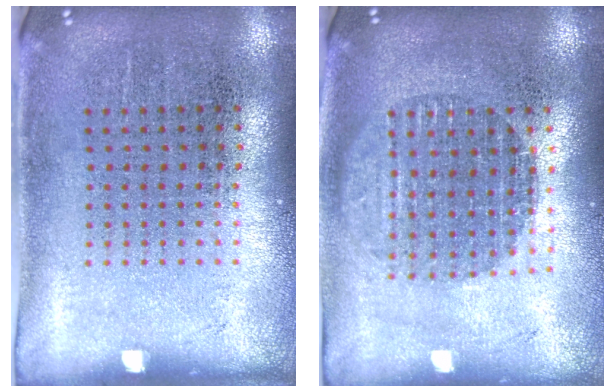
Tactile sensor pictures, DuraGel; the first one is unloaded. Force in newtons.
{"total": 1.8, "press": 1.5, "slide": 0.9}